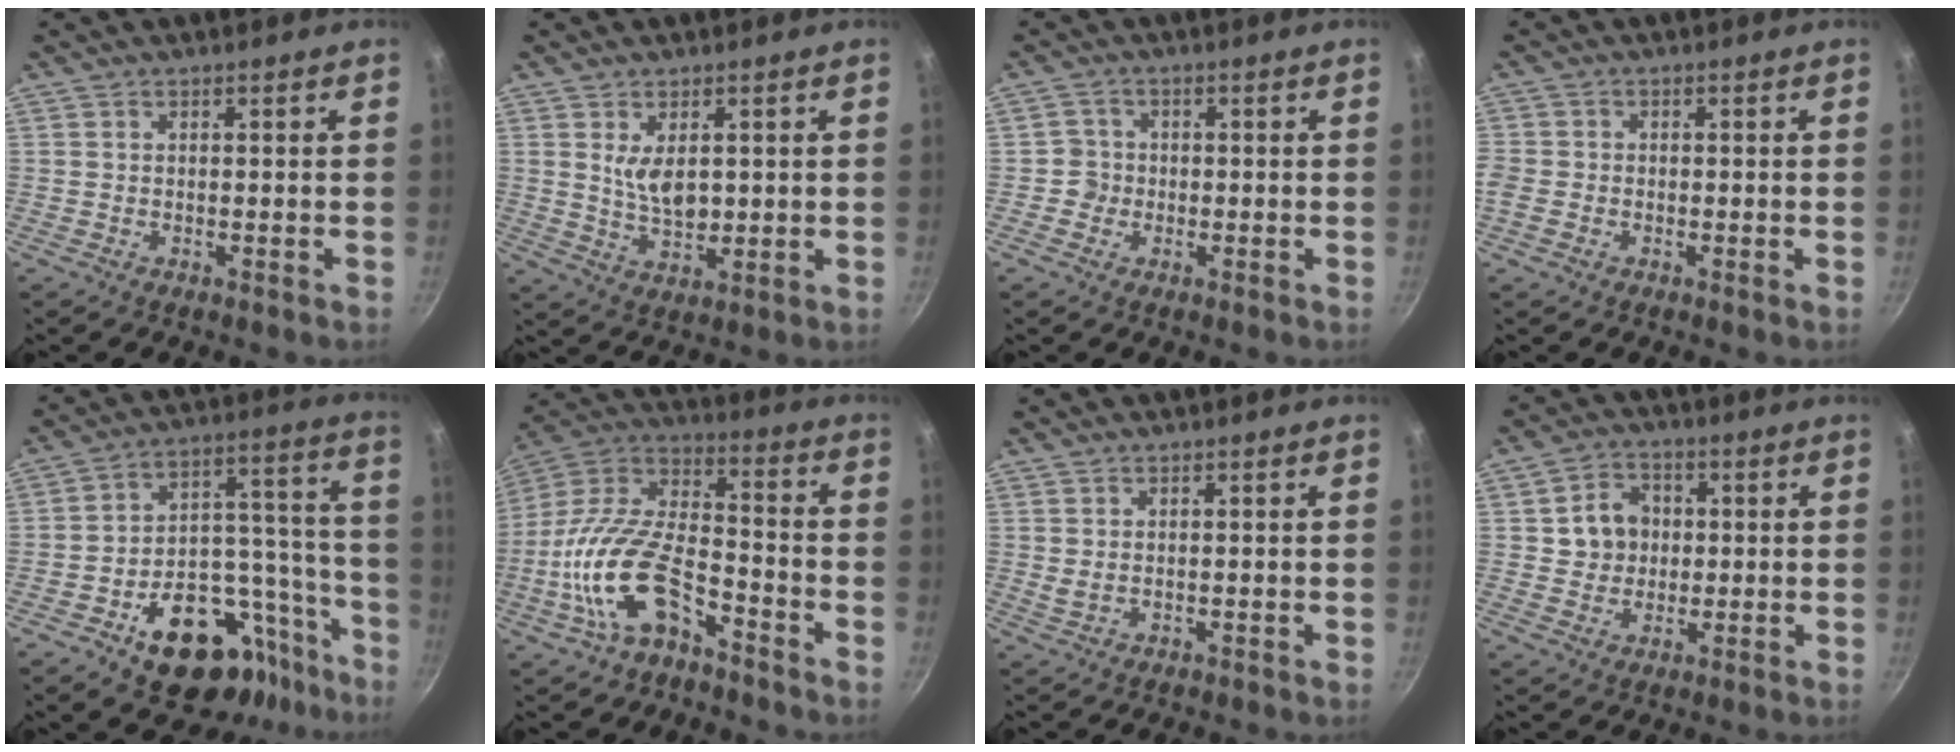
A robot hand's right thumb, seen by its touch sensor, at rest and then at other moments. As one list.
[{"total": 5.8, "force": [1.5, 3.1, 4.7], "torque": [-0.073, -0.018, 0.036]}, {"total": 2.7, "force": [-0.7, 2.6, 0.2], "torque": [0.016, 0.011, -0.018]}, {"total": 3.5, "force": [-1.0, 2.8, 1.9], "torque": [-0.044, 0.003, -0.020]}, {"total": 21.2, "force": [-12.4, 11.4, 12.9], "torque": [-0.133, 0.115, -0.182]}, {"total": 18.2, "force": [-8.2, 9.2, 13.4], "torque": [-0.265, 0.068, -0.156]}, {"total": 1.3, "force": [0.2, 0.8, 1.0], "torque": [-0.023, -0.001, 0.011]}, {"total": 7.4, "force": [0.8, 6.5, 3.4], "torque": [-0.022, 0.003, 0.010]}]